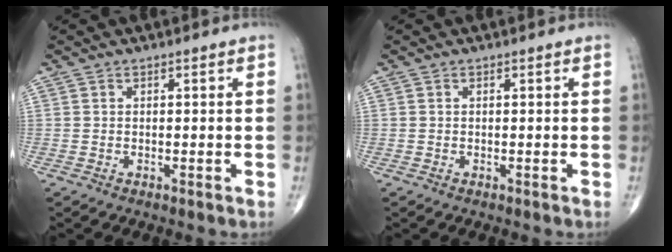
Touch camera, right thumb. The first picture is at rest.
{"total": 0.0}